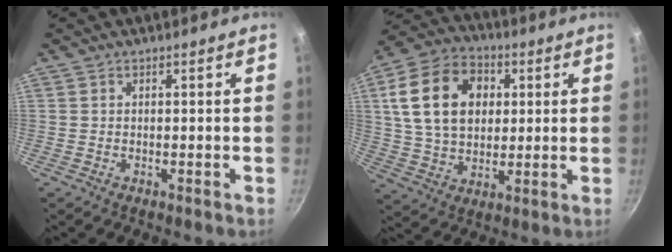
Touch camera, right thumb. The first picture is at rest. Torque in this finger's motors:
{"motor_torque": [-0.41, 1.05, 0.71, 0.03, 0.41]}